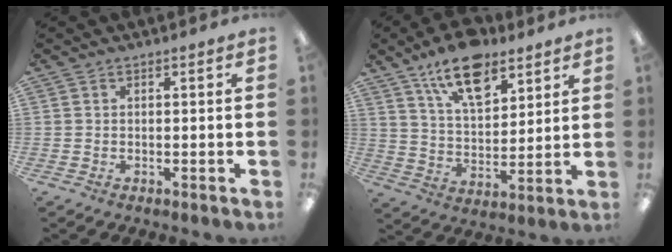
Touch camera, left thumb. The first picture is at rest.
{"total": 14.3, "force": [9.8, 6.9, 7.8], "torque": [-0.127, -0.045, 0.174]}